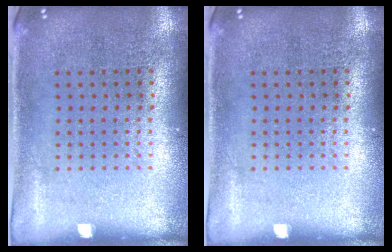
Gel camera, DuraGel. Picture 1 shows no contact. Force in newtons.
{"total": 0.0}